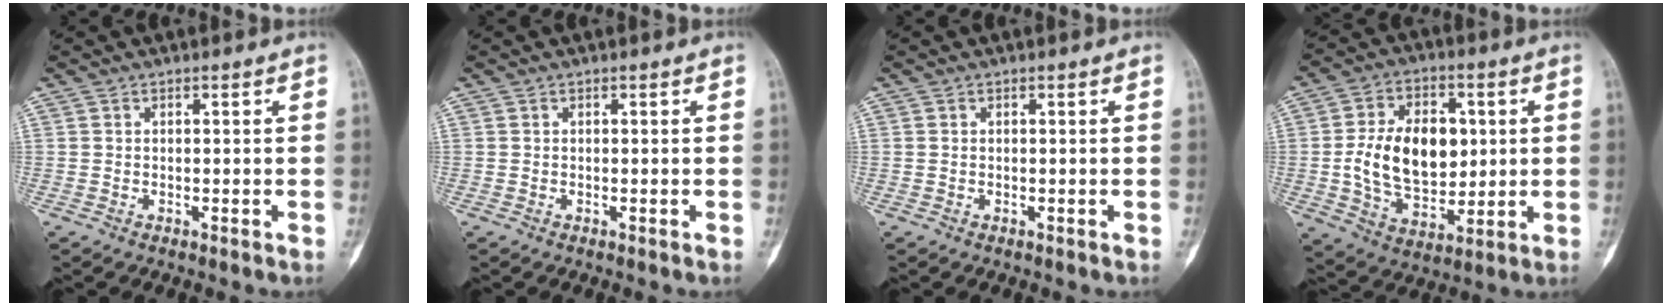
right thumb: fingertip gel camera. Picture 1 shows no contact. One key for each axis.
{"total": 0.0}
{"total": 0.0}
{"total": 16.3, "fx": 1.3, "fy": 10.7, "fz": 12.2, "tx": -0.173, "ty": -0.001, "tz": 0.030}